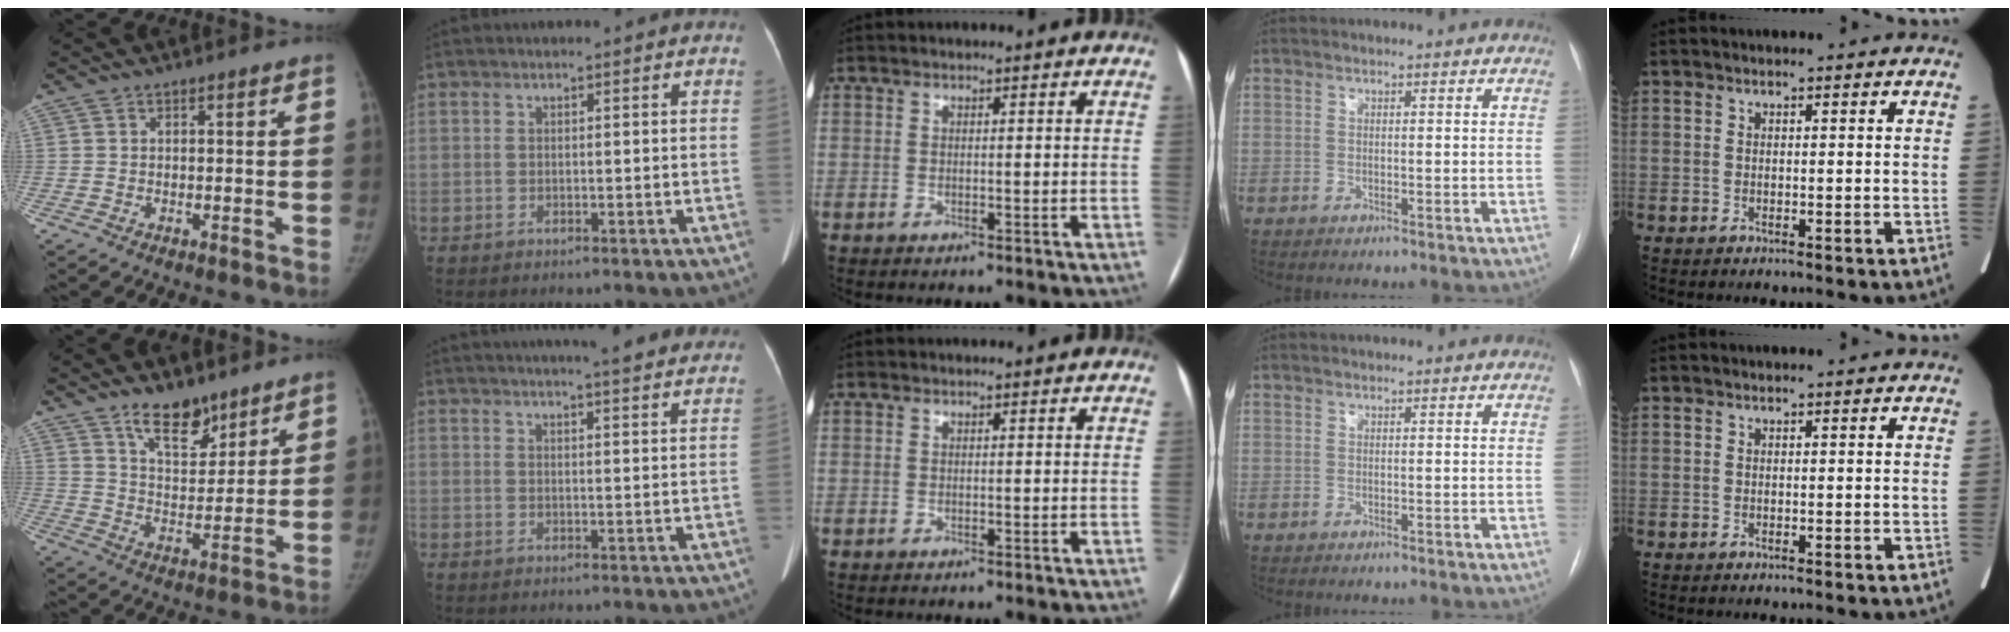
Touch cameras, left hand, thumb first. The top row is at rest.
{"thumb": {"total": 10.5, "force": [7.6, 4.9, 5.3], "torque": [-0.057, -0.059, 0.135]}, "index": {"total": 15.6, "force": [13.9, 1.7, 6.9], "torque": [-0.088, 0.018, 0.160]}}